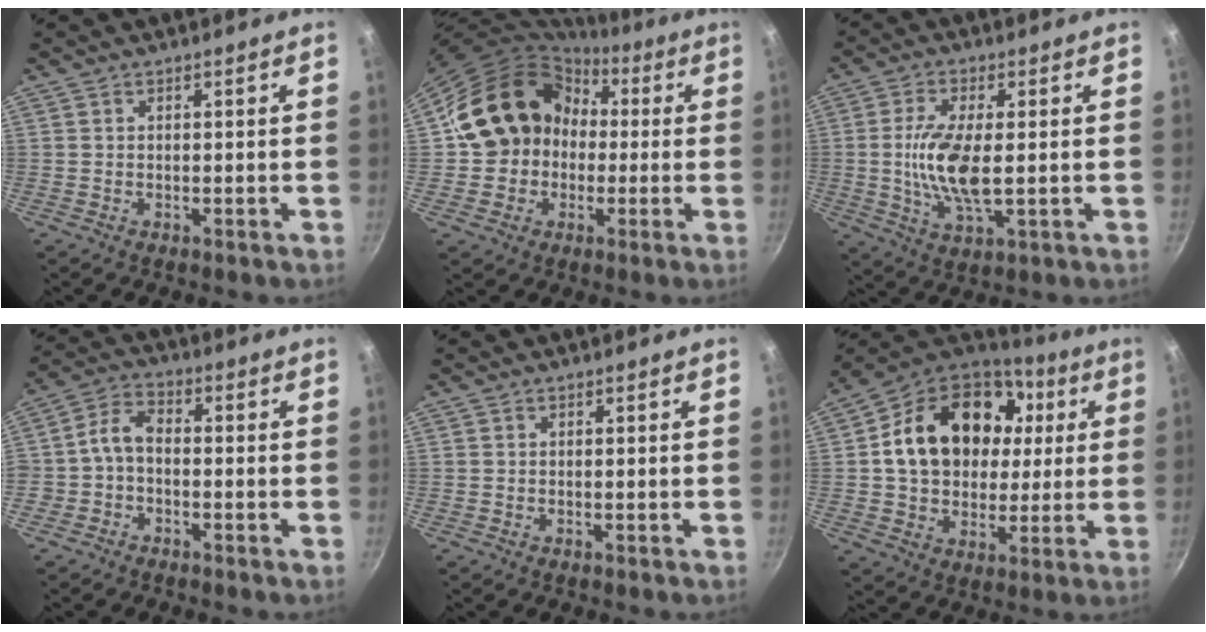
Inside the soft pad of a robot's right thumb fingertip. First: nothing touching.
{"total": 17.1, "force": [1.5, 14.9, 8.3], "torque": [-0.116, 0.052, 0.022]}
{"total": 10.8, "force": [0.1, 4.2, 10.0], "torque": [-0.203, -0.007, 0.001]}
{"total": 5.1, "force": [-1.4, 3.6, 3.3], "torque": [-0.056, 0.028, -0.035]}
{"total": 0.0}
{"total": 24.1, "force": [4.8, 18.1, 15.2], "torque": [-0.246, 0.027, 0.079]}